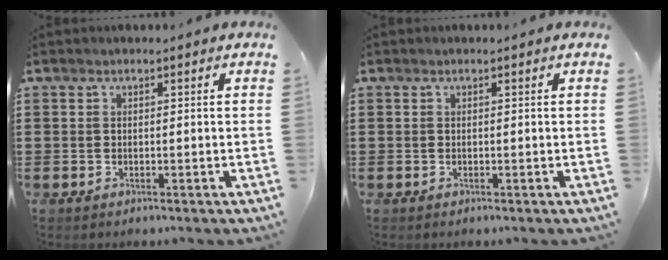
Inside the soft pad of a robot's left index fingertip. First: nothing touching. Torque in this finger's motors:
{"motor_torque": [0.07, 0.05, -0.01, 0.01]}